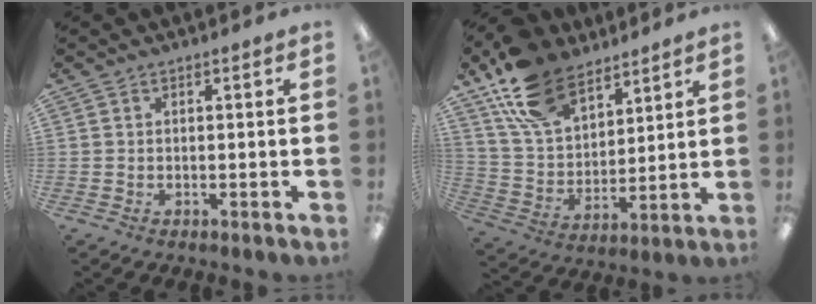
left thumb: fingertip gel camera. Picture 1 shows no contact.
{"total": 17.0, "force": [11.6, 9.5, 8.0], "torque": [-0.170, -0.044, 0.222]}